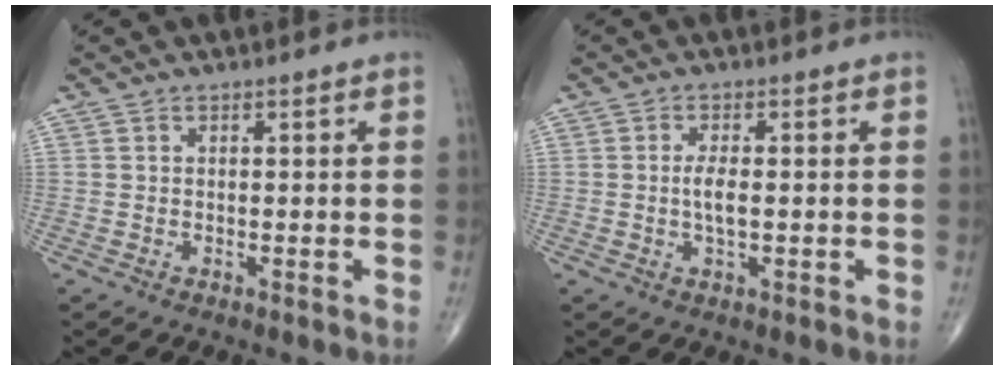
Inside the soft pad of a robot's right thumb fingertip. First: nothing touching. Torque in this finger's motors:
{"motor_torque": [1.57, 3.11, 1.03, 0.25, 0.26]}